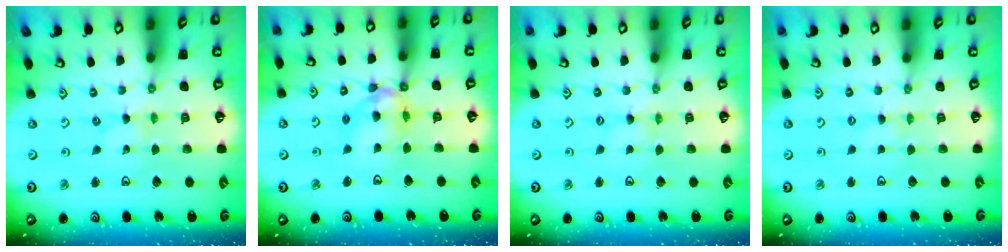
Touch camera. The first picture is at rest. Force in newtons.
{"total": 12.0, "press": 11.9, "slide": 1.6}
{"total": 0.5, "press": 0.5, "slide": 0.1}
{"total": 1.5, "press": 1.5, "slide": 0.3}